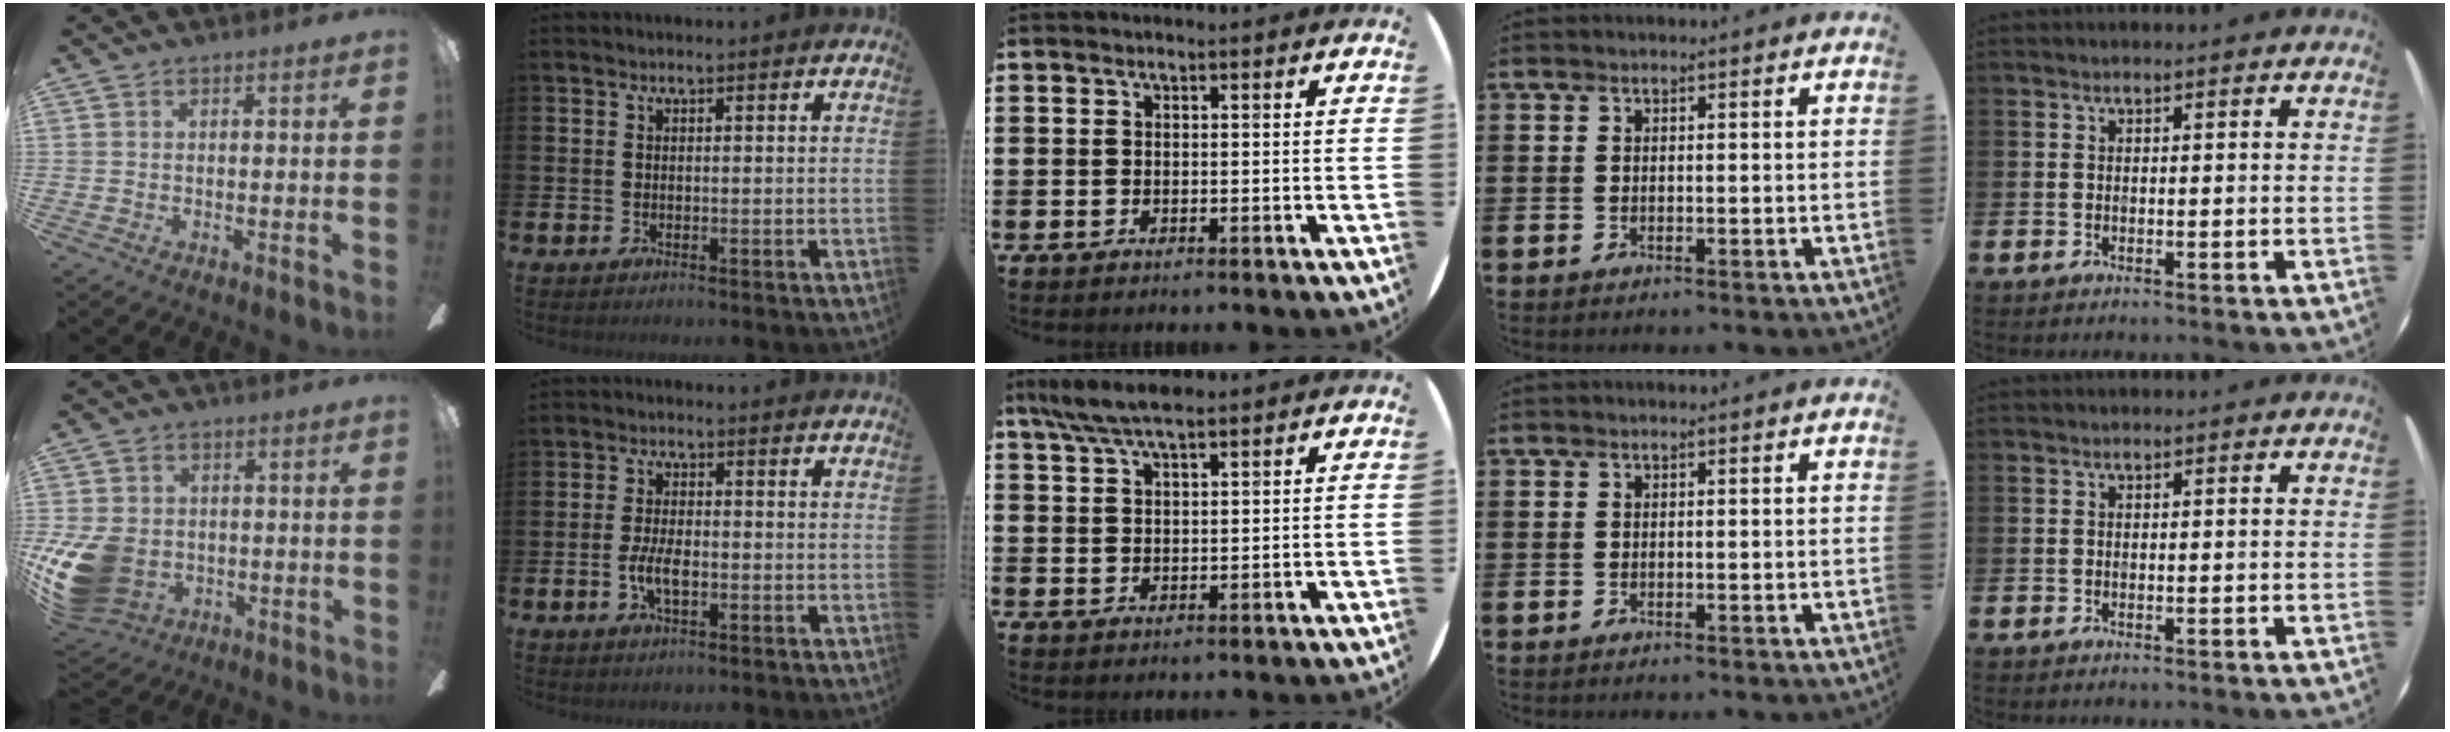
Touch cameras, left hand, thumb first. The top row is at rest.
{"thumb": {"total": 14.2, "force": [-3.3, 11.0, 8.3], "torque": [-0.172, 0.020, -0.056]}, "index": {"total": 3.9, "force": [-0.9, 1.7, 3.4], "torque": [-0.061, -0.001, -0.018]}, "middle": {"total": 5.6, "force": [4.6, 1.2, 2.9], "torque": [-0.066, -0.003, 0.084]}}